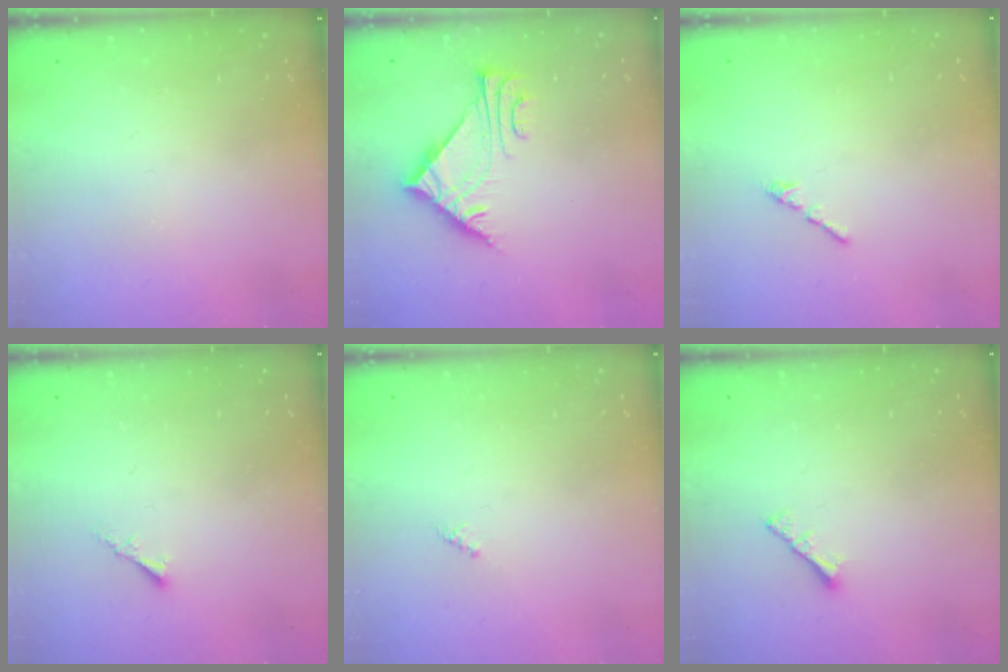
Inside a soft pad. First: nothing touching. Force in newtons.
{"total": 7.1, "press": 7.1, "slide": 0.4}
{"total": 0.7, "press": 0.6, "slide": 0.4}
{"total": 1.7, "press": 1.6, "slide": 0.4}
{"total": 0.0}
{"total": 2.2, "press": 2.1, "slide": 0.6}